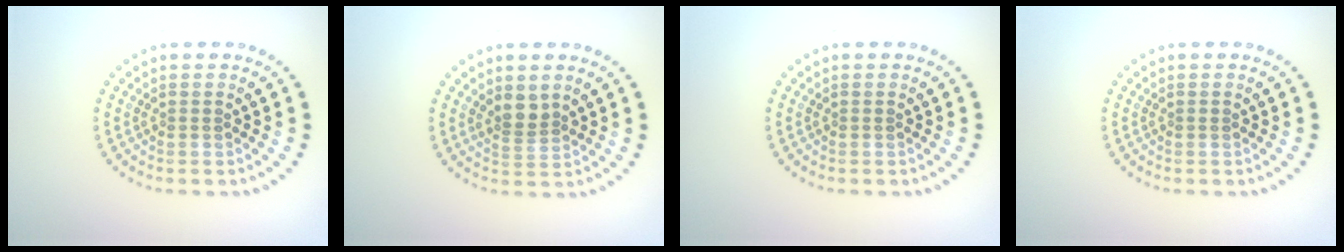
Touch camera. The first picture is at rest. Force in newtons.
{"total": 1.9, "press": 1.6, "slide": 1.0}
{"total": 0.0}
{"total": 0.0}